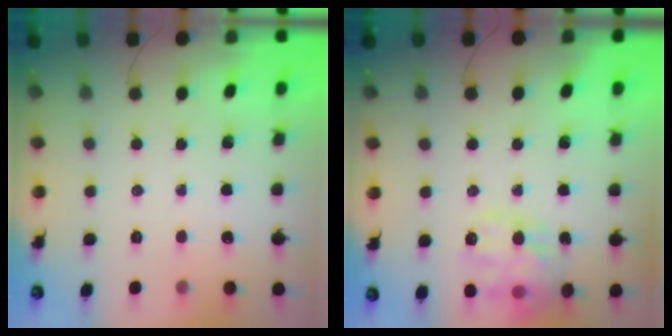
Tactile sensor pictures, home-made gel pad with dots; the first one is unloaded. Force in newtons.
{"total": 15.5, "press": 15.5, "slide": 0.9}